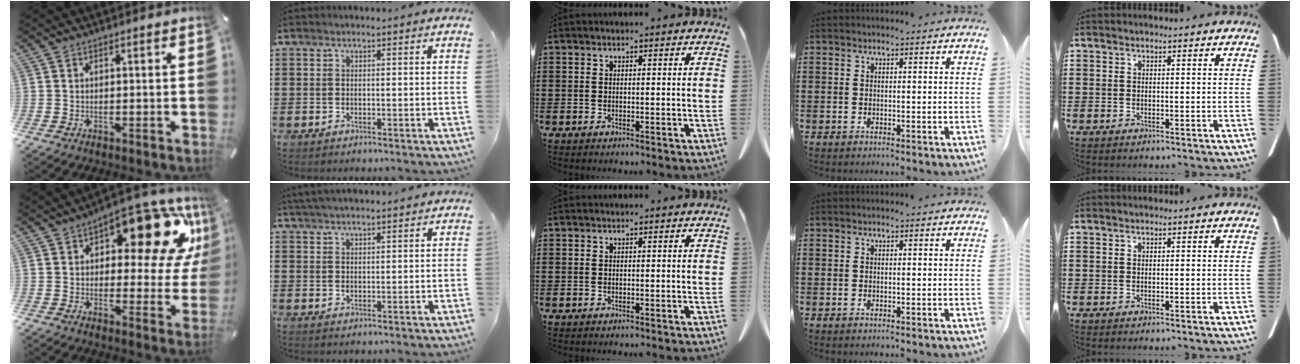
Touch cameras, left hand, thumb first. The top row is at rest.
{"thumb": {"total": 19.2, "force": [10.9, 8.6, 13.4], "torque": [-0.166, -0.076, 0.175]}, "index": {"total": 3.0, "force": [2.8, 0.1, 0.9], "torque": [-0.024, 0.000, 0.055]}}